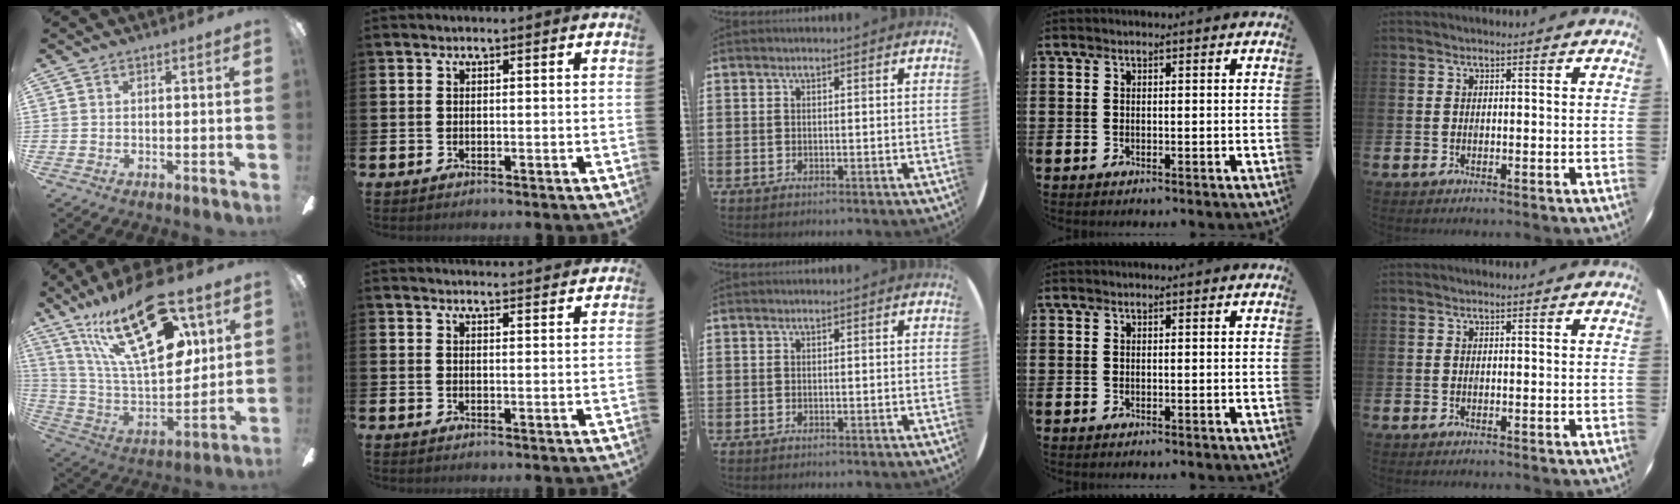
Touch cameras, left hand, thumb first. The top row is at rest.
{"thumb": {"total": 30.0, "force": [15.1, 12.5, 22.7], "torque": [-0.419, -0.083, 0.252]}, "index": {"total": 2.6, "force": [2.6, -0.1, -0.2], "torque": [0.011, -0.021, 0.044]}}